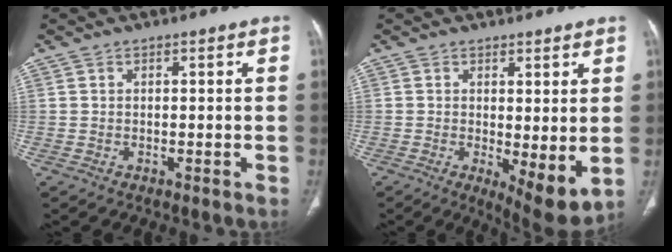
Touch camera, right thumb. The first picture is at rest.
{"total": 7.5, "force": [-0.2, 2.6, 7.0], "torque": [-0.103, -0.024, 0.005]}